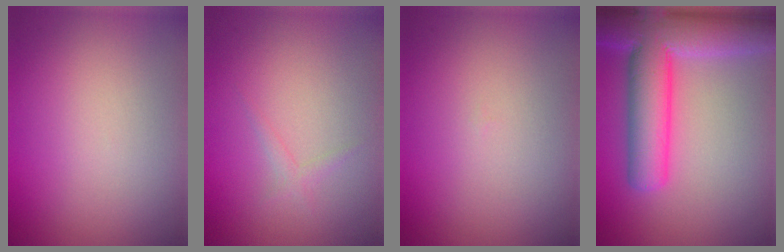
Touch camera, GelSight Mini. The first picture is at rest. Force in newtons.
{"total": 0.8, "press": 0.8, "slide": 0.0}
{"total": 0.0}
{"total": 10.3, "press": 10.3, "slide": 0.5}